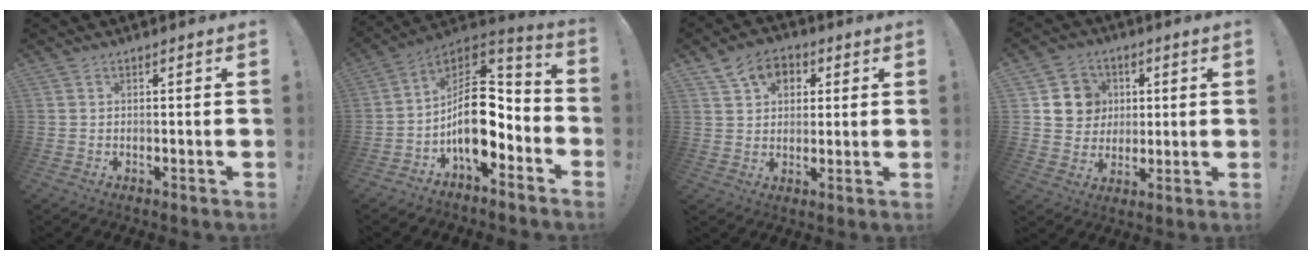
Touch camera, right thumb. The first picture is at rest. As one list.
[{"total": 17.2, "force": [-2.7, 10.0, 13.7], "torque": [-0.218, 0.012, -0.037]}, {"total": 9.3, "force": [4.2, 6.9, 4.6], "torque": [-0.070, -0.007, 0.081]}, {"total": 9.9, "force": [2.4, 9.4, 2.0], "torque": [-0.019, -0.013, 0.053]}]